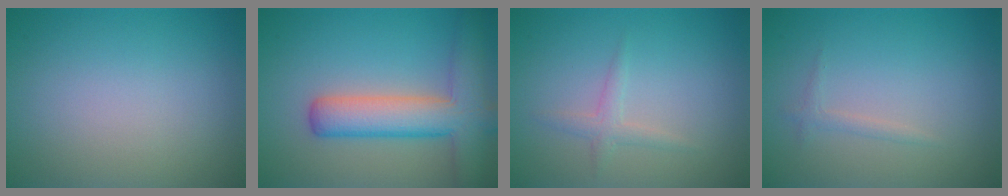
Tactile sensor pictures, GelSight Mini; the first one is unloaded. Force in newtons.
{"total": 7.2, "press": 7.2, "slide": 0.4}
{"total": 1.3, "press": 1.3, "slide": 0.1}
{"total": 0.8, "press": 0.8, "slide": 0.1}